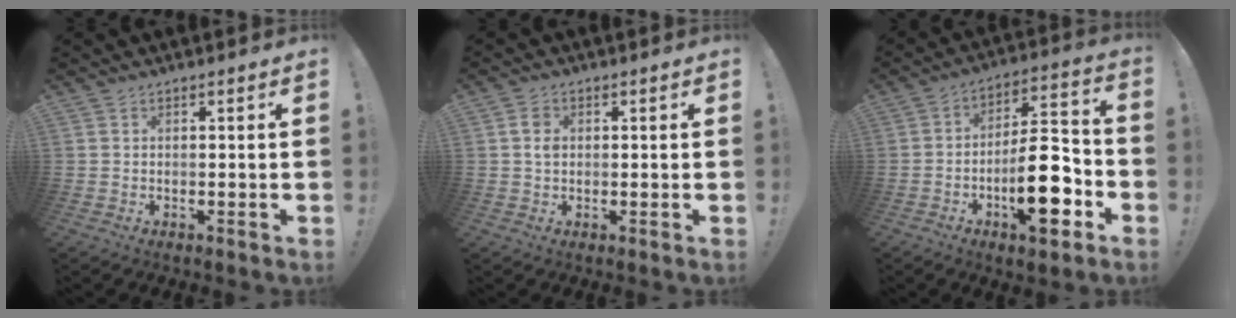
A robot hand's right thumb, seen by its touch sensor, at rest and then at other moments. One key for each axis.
{"total": 3.5, "fx": 0.6, "fy": 2.7, "fz": 2.1, "tx": -0.027, "ty": 0.001, "tz": 0.009}
{"total": 18.3, "fx": -6.4, "fy": 6.6, "fz": 15.9, "tx": -0.256, "ty": 0.038, "tz": -0.099}